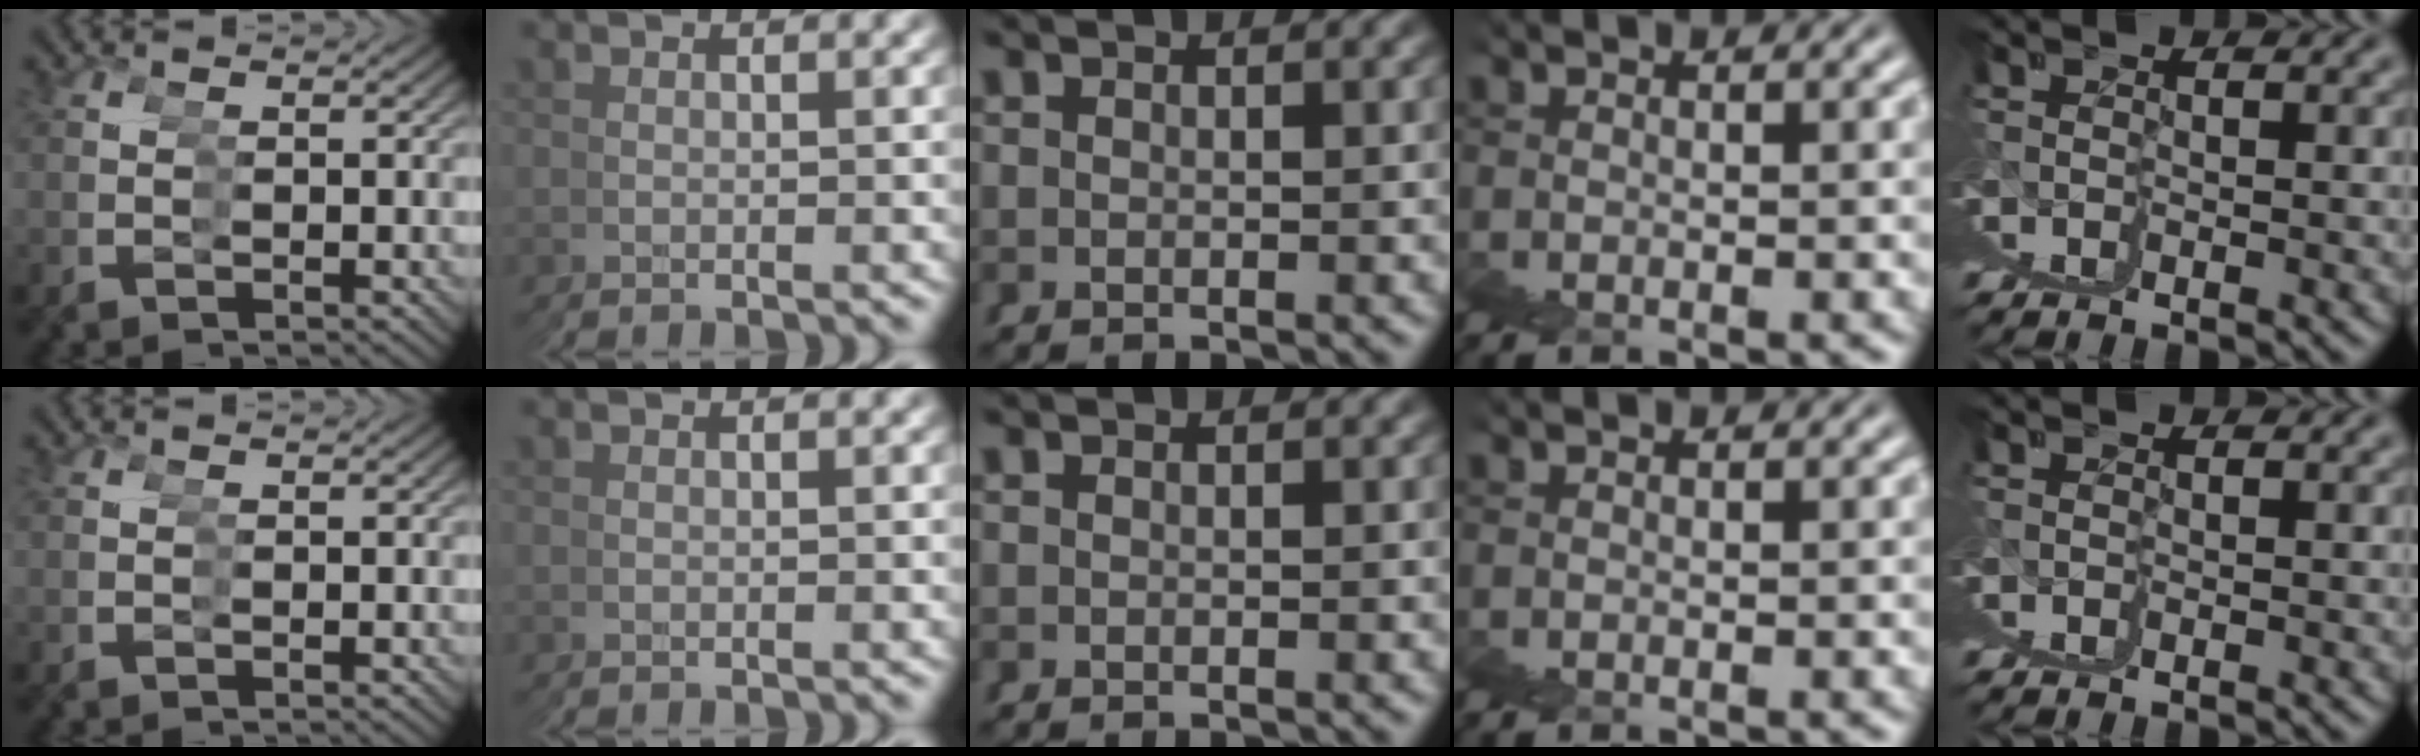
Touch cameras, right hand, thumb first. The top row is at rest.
{}